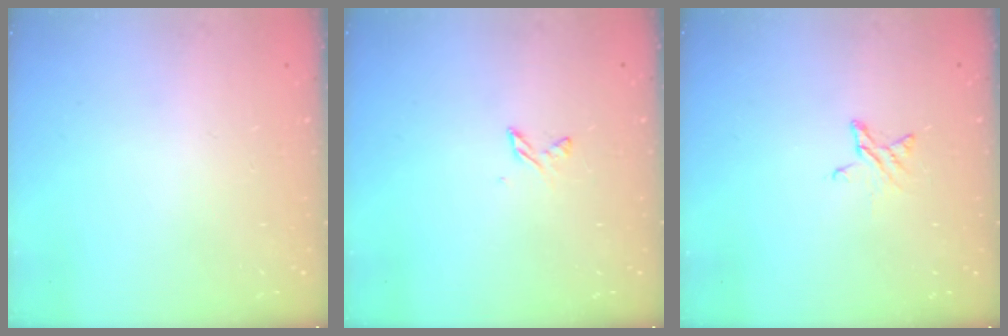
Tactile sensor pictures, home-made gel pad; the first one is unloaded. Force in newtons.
{"total": 3.0, "press": 2.9, "slide": 0.4}
{"total": 2.9, "press": 2.9, "slide": 0.3}